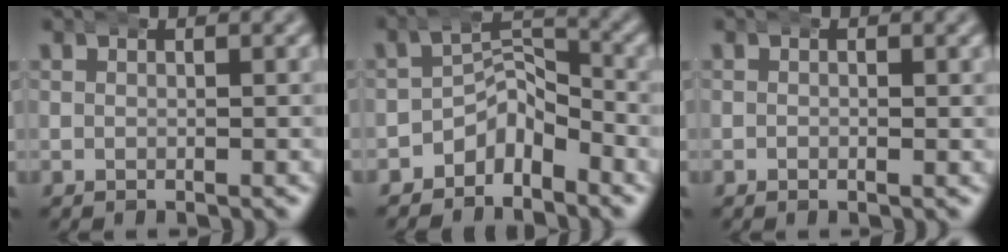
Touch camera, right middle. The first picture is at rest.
{"total": 5.1, "force": [-2.6, 3.6, 2.6], "torque": [-0.018, 0.006, -0.057]}
{"total": 0.0}